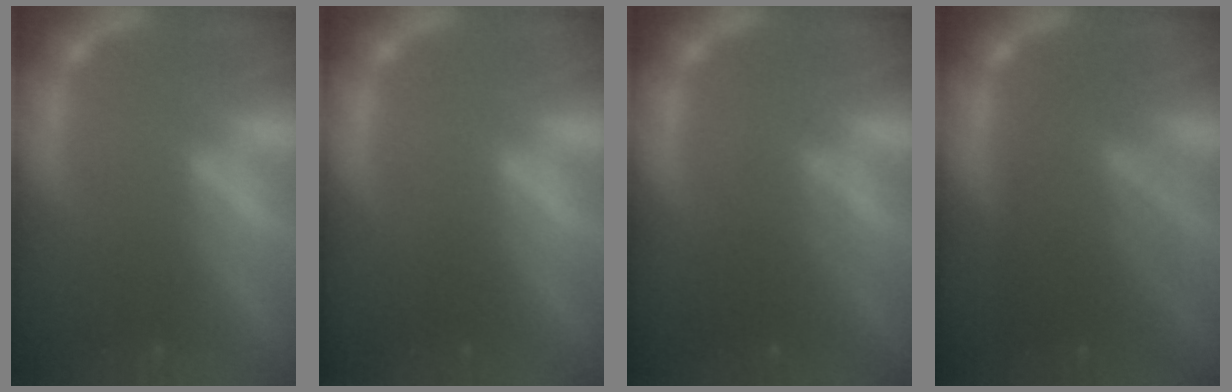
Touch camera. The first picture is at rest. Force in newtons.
{"total": 0.9}
{"total": 3.6}
{"total": 7.5}